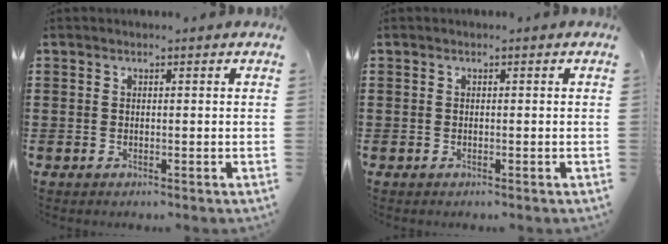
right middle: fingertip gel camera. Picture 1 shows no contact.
{"total": 0.0}